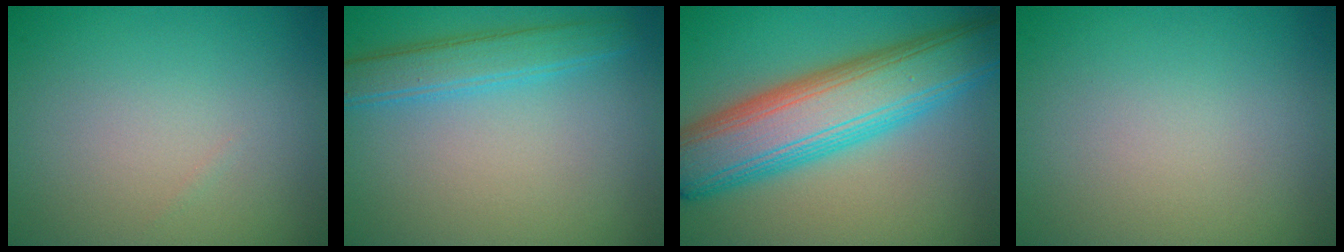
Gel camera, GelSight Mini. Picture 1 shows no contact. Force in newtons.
{"total": 2.4, "press": 2.4, "slide": 0.2}
{"total": 10.0, "press": 10.0, "slide": 0.2}
{"total": 0.0}